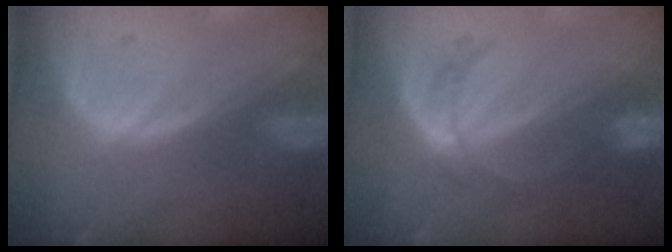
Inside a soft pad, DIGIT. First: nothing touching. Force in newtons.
{"total": 5.1, "press": 4.6, "slide": 2.2}